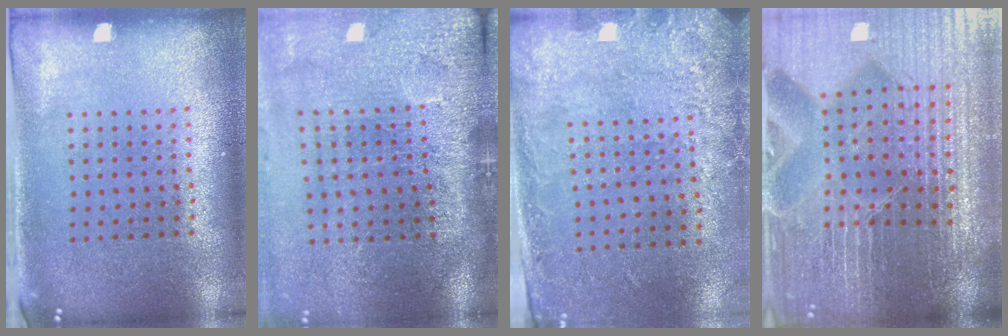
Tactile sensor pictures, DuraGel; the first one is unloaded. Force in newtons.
{"total": 4.8, "press": 3.7, "slide": 3.0}
{"total": 2.7, "press": 1.9, "slide": 1.9}
{"total": 5.8, "press": 5.3, "slide": 2.3}